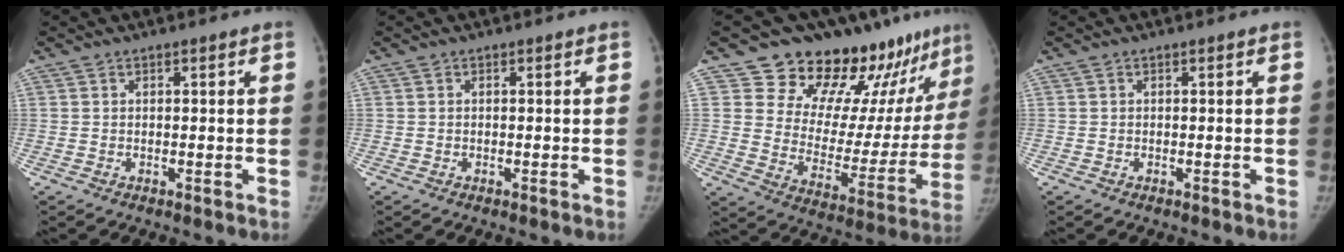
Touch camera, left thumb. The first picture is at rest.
{"total": 0.0}
{"total": 21.5, "force": [17.0, 9.1, 9.6], "torque": [-0.076, -0.115, 0.241]}
{"total": 0.0}